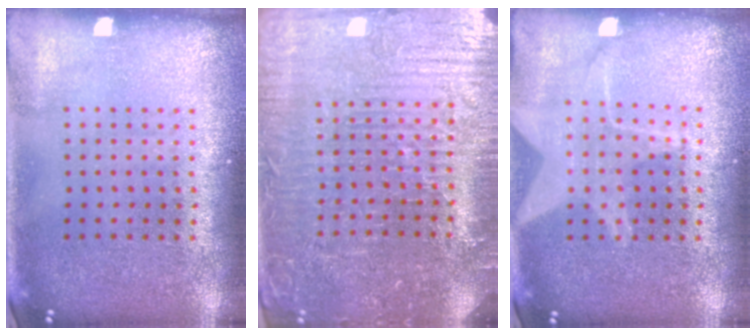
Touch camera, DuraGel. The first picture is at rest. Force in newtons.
{"total": 4.5, "press": 4.4, "slide": 1.3}
{"total": 1.5, "press": 1.5, "slide": 0.2}